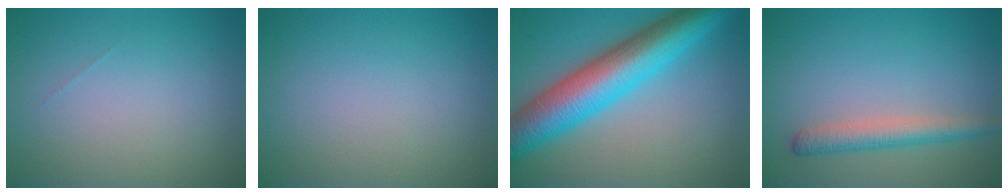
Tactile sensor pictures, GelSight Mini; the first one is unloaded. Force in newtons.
{"total": 0.0}
{"total": 10.3, "press": 10.3, "slide": 0.2}
{"total": 2.8, "press": 2.8, "slide": 0.1}